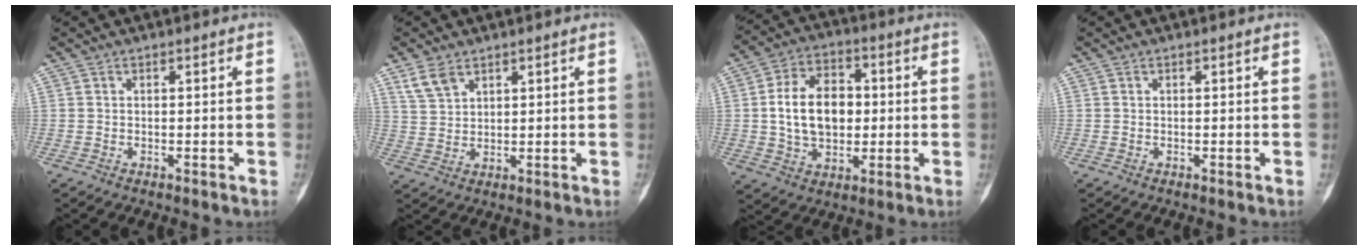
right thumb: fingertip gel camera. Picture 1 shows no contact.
{"total": 4.6, "force": [3.1, 2.6, 2.2], "torque": [-0.036, -0.010, 0.070]}
{"total": 13.4, "force": [0.7, 9.3, 9.7], "torque": [-0.143, 0.012, 0.012]}
{"total": 0.0}